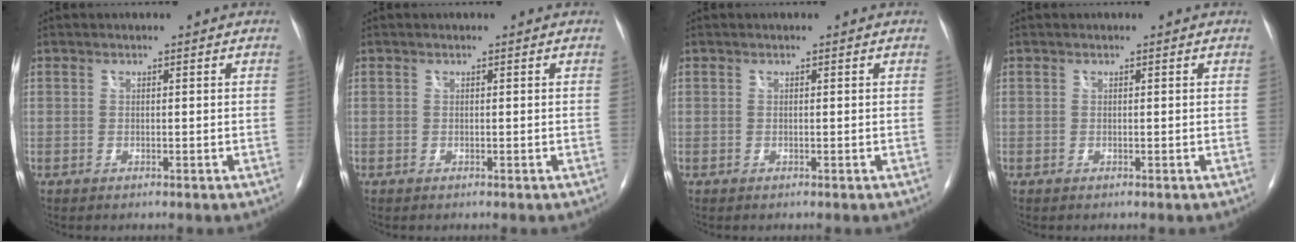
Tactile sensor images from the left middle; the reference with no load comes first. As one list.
[{"total": 0.0}, {"total": 0.0}, {"total": 0.0}]